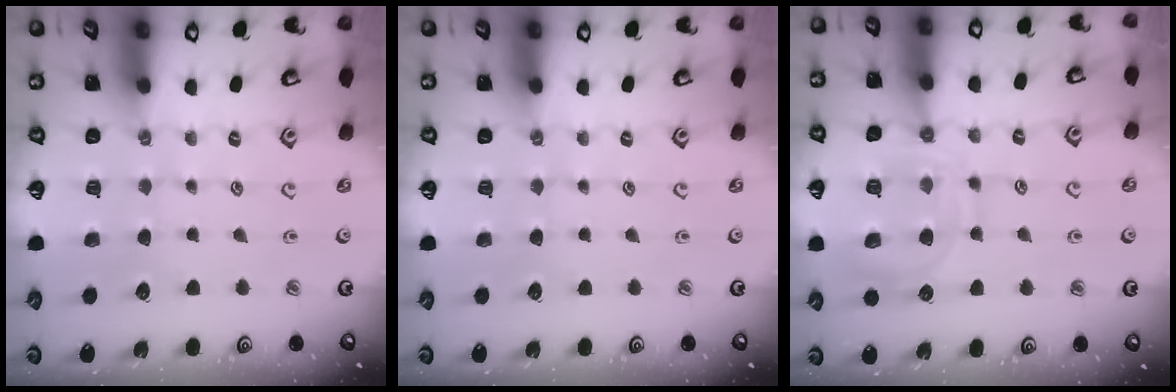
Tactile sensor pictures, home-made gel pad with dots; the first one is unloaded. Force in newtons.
{"total": 0.0}
{"total": 12.7, "press": 12.7, "slide": 1.0}